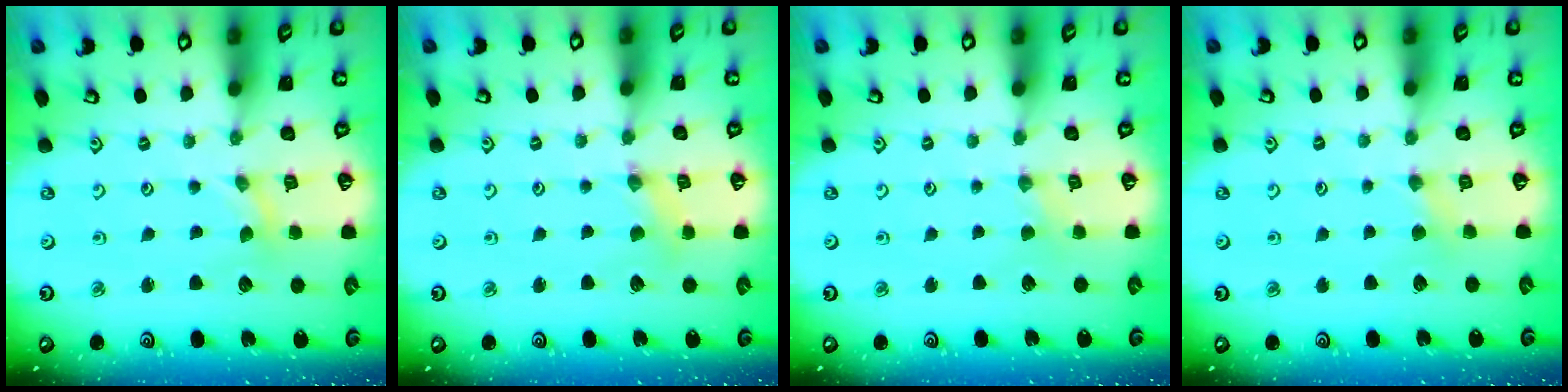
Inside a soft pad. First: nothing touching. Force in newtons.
{"total": 1.3, "press": 1.3, "slide": 0.3}
{"total": 1.0, "press": 1.0, "slide": 0.2}
{"total": 2.3, "press": 2.3, "slide": 0.4}